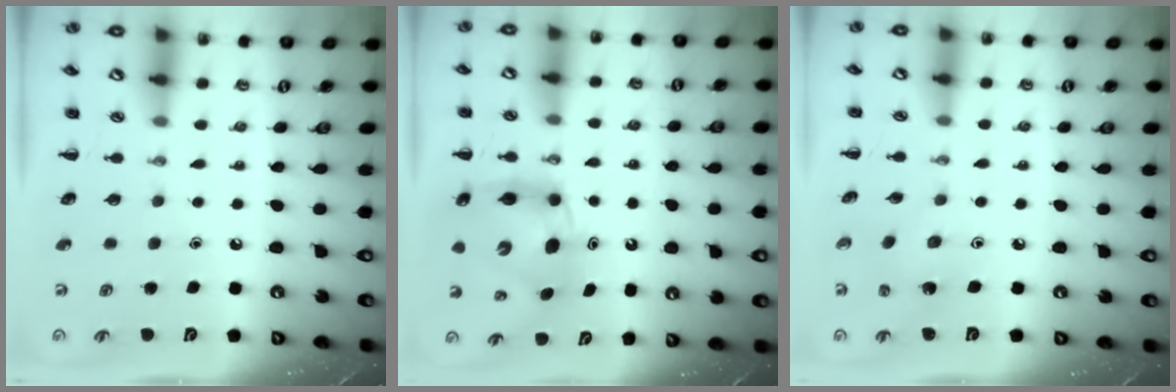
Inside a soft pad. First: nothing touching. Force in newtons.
{"total": 7.0, "press": 6.7, "slide": 1.9}
{"total": 1.8, "press": 1.7, "slide": 0.7}